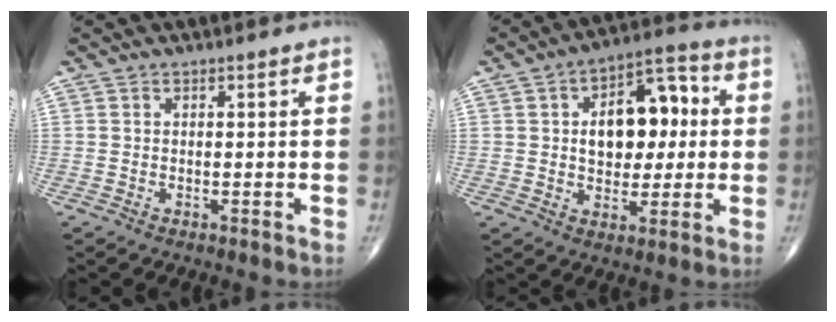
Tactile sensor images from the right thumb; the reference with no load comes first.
{"total": 14.2, "force": [1.7, 8.8, 11.0], "torque": [-0.120, 0.022, 0.023]}